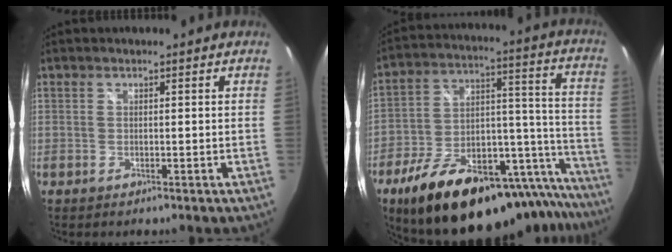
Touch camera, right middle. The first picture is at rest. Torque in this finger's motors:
{"motor_torque": [1.07, -1.07, 0.54, 0.21]}